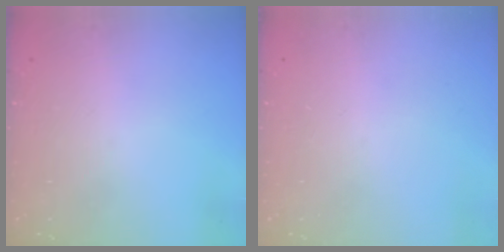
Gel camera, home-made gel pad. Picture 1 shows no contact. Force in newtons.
{"total": 0.0}